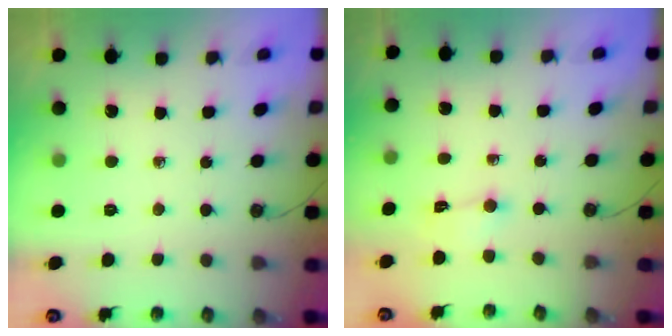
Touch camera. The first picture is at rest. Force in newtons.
{"total": 1.2, "press": 1.0, "slide": 0.6}